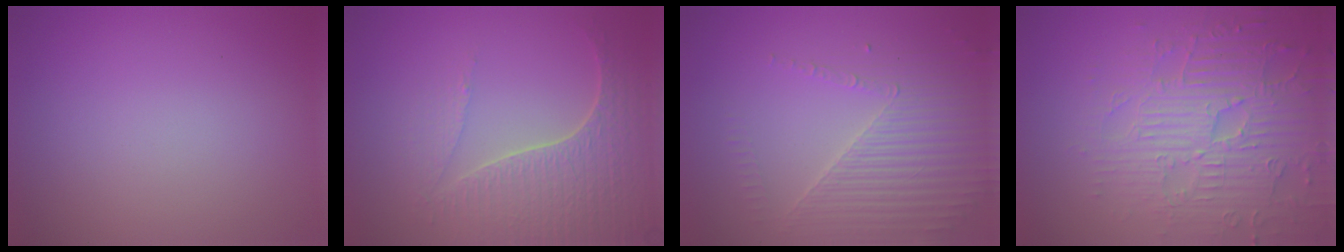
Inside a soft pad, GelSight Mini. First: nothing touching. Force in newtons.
{"total": 5.1, "press": 4.4, "slide": 2.6}
{"total": 4.0, "press": 3.7, "slide": 1.5}
{"total": 6.7, "press": 5.4, "slide": 3.9}